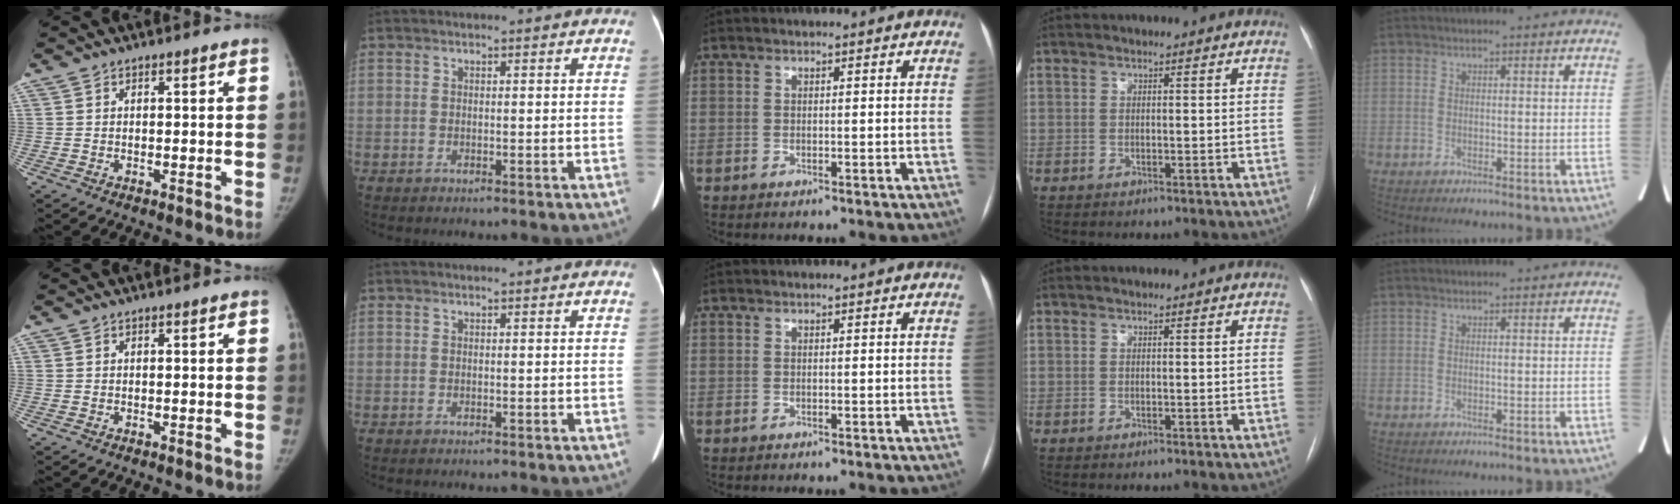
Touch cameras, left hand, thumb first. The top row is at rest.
{}